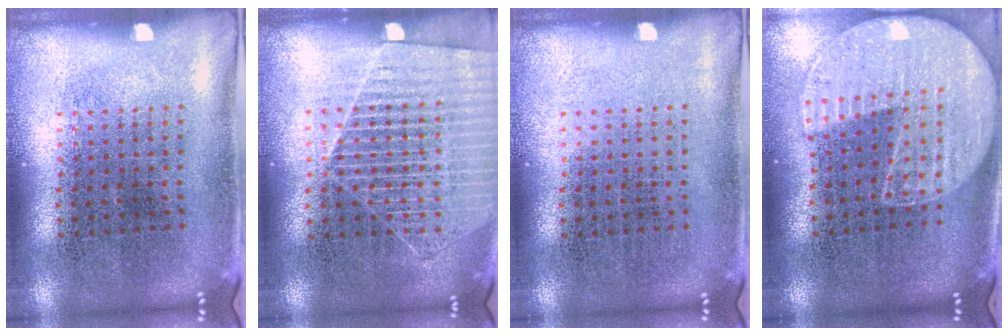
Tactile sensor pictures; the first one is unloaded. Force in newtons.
{"total": 1.6, "press": 1.4, "slide": 0.7}
{"total": 0.0}
{"total": 1.7, "press": 1.6, "slide": 0.7}